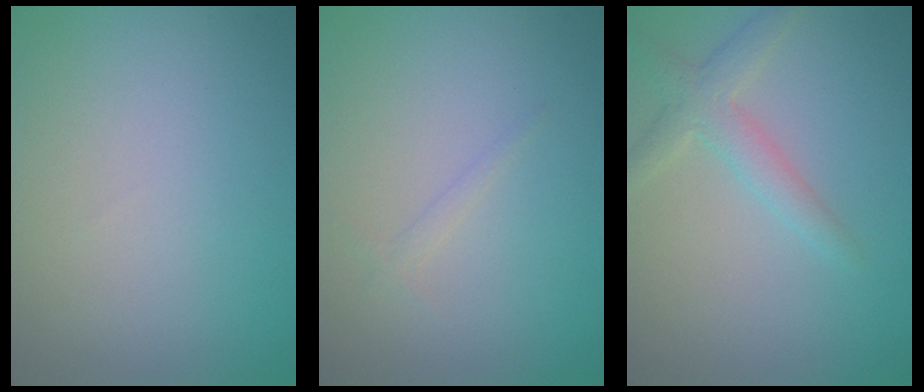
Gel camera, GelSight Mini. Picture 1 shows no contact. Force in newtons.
{"total": 0.6, "press": 0.6, "slide": 0.1}
{"total": 2.5, "press": 2.5, "slide": 0.2}